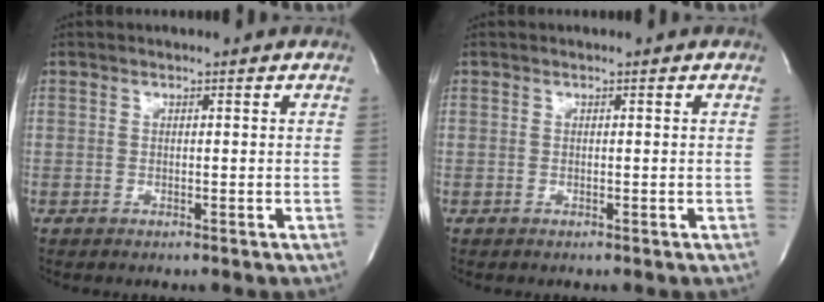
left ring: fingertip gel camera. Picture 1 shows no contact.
{"total": 0.0}